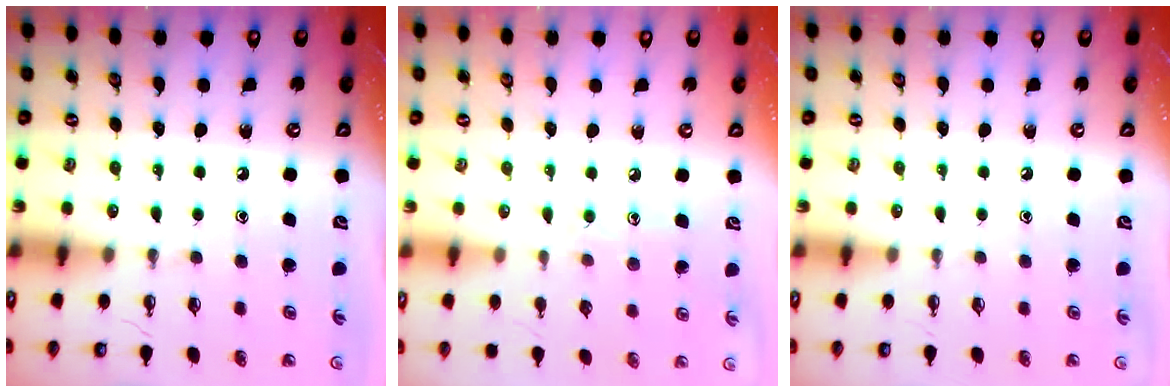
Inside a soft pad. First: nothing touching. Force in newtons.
{"total": 6.5, "press": 6.5, "slide": 0.6}
{"total": 0.0}